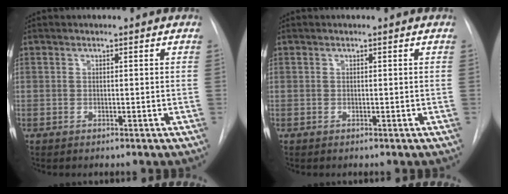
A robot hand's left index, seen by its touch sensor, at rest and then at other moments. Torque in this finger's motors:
{"motor_torque": [0.00, 0.00, 0.00, 0.00]}